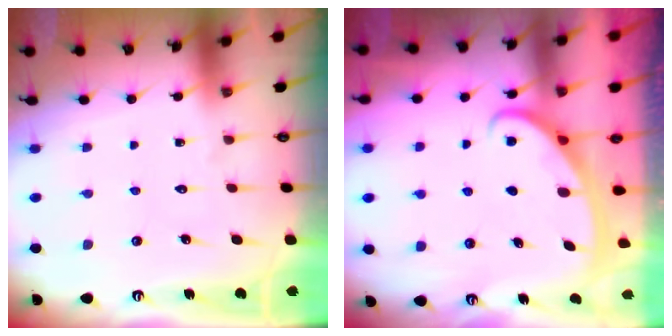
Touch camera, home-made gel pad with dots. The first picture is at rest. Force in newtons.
{"total": 2.8, "press": 2.8, "slide": 0.4}